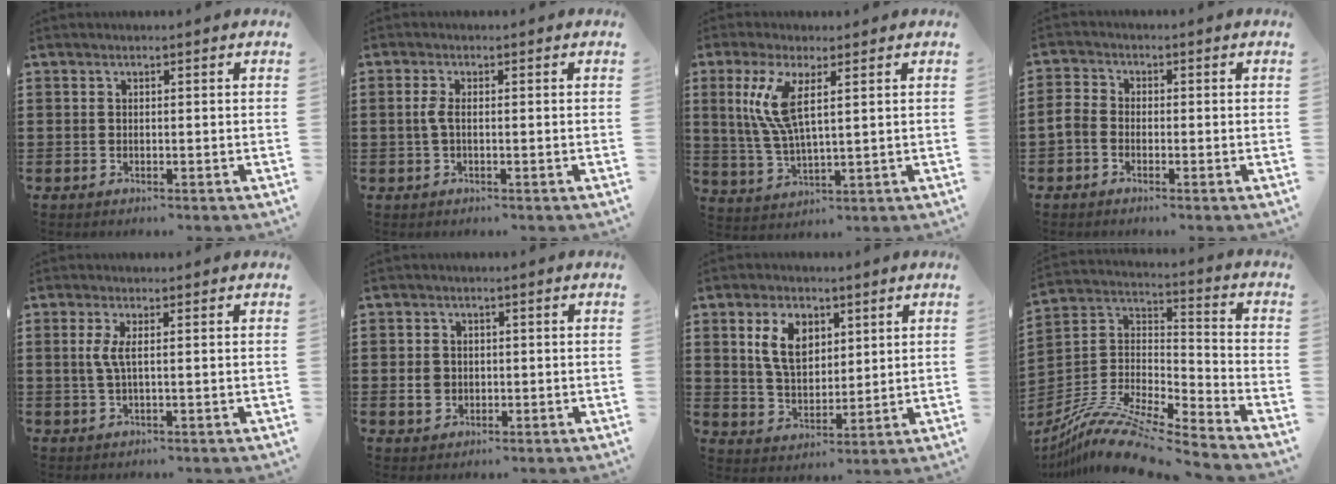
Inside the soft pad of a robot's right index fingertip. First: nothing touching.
{"total": 2.2, "force": [-0.3, 0.5, 2.1], "torque": [-0.054, -0.006, -0.011]}
{"total": 7.9, "force": [2.9, 1.7, 7.2], "torque": [-0.176, -0.012, 0.042]}
{"total": 2.5, "force": [-1.6, 1.4, 1.2], "torque": [-0.040, 0.000, -0.036]}
{"total": 2.7, "force": [0.2, 0.1, 2.7], "torque": [-0.060, -0.008, 0.000]}
{"total": 3.0, "force": [-0.3, 2.6, 1.3], "torque": [-0.032, 0.006, -0.007]}
{"total": 7.7, "force": [3.0, 4.8, 5.2], "torque": [-0.105, 0.009, 0.051]}
{"total": 12.1, "force": [-10.2, 1.8, 6.2], "torque": [-0.127, 0.016, -0.203]}